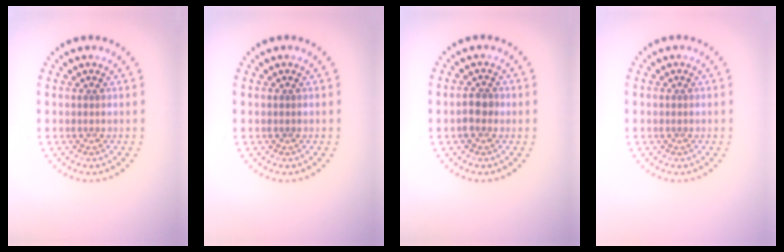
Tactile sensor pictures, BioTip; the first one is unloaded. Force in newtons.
{"total": 0.0}
{"total": 1.7, "press": 1.6, "slide": 0.5}
{"total": 0.0}